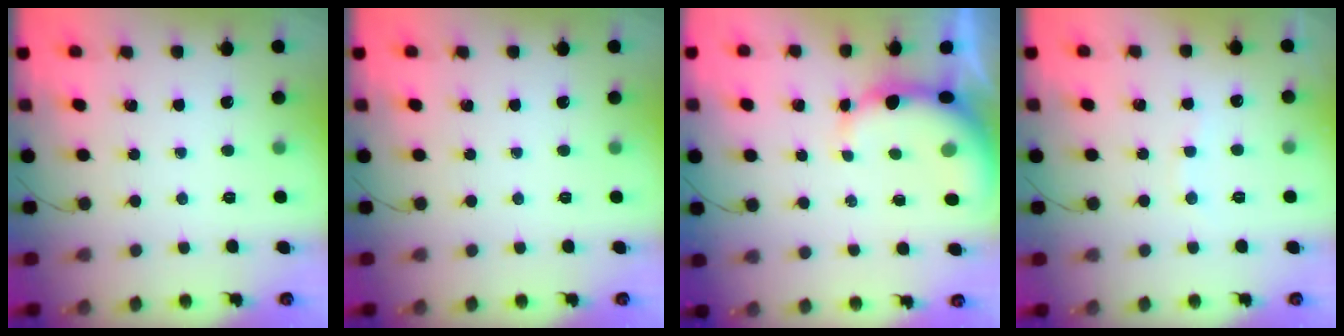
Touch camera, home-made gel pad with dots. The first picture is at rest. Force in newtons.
{"total": 0.0}
{"total": 8.3, "press": 8.1, "slide": 1.5}
{"total": 5.7, "press": 5.7, "slide": 0.9}